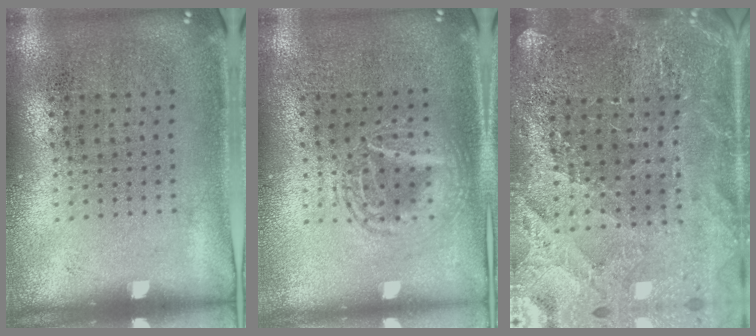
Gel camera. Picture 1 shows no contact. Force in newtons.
{"total": 2.8, "press": 2.8, "slide": 0.3}
{"total": 3.1, "press": 3.0, "slide": 0.5}